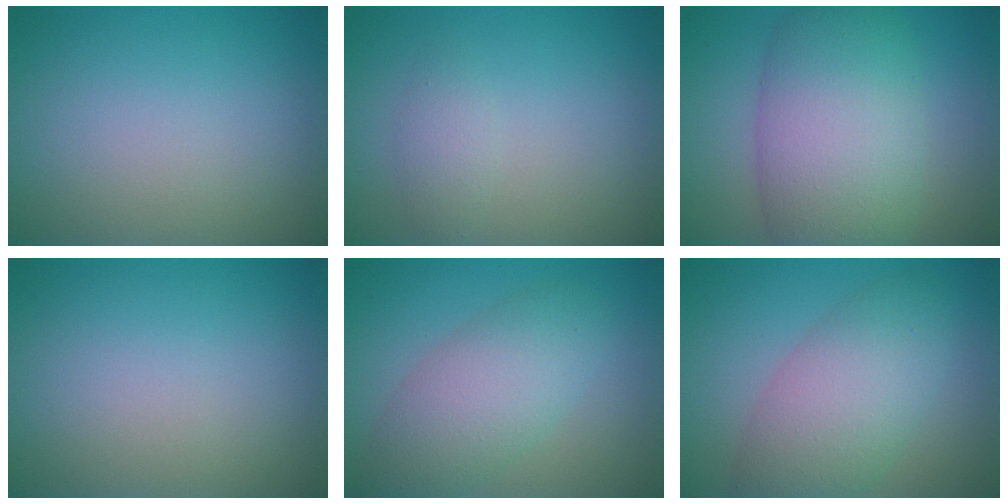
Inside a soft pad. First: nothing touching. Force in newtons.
{"total": 1.5, "press": 1.5, "slide": 0.1}
{"total": 10.4, "press": 10.4, "slide": 0.3}
{"total": 0.0}
{"total": 5.4, "press": 5.4, "slide": 0.4}
{"total": 6.1, "press": 6.1, "slide": 0.3}